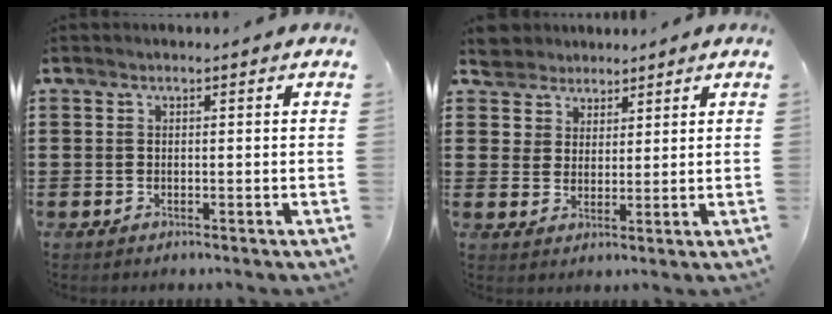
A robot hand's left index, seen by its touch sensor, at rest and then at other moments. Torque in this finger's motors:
{"motor_torque": [-0.01, -0.01, 0.01, 0.00]}